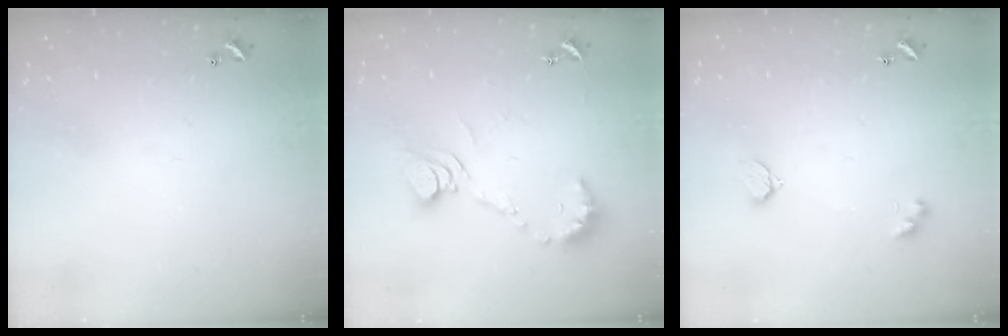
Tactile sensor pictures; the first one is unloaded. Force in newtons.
{"total": 10.9, "press": 10.9, "slide": 0.9}
{"total": 3.8, "press": 3.7, "slide": 0.6}